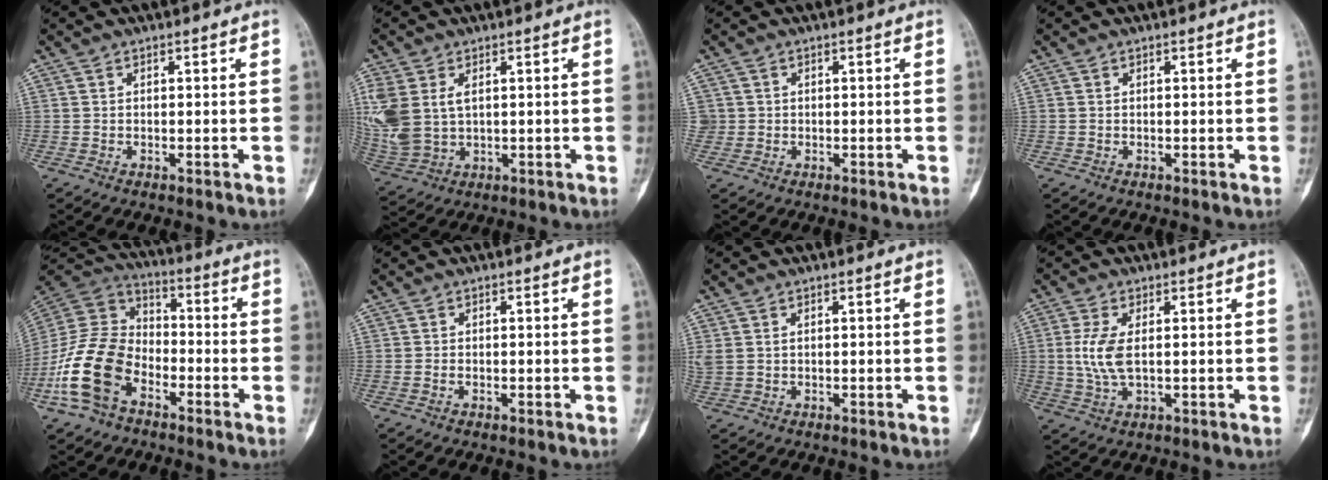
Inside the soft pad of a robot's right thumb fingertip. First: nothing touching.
{"total": 13.9, "force": [2.6, 9.6, 9.7], "torque": [-0.258, -0.002, 0.069]}
{"total": 1.7, "force": [0.3, 1.7, 0.1], "torque": [0.011, 0.004, 0.004]}
{"total": 0.0}
{"total": 16.4, "force": [-7.3, 10.6, 10.1], "torque": [-0.198, 0.053, -0.152]}
{"total": 0.6, "force": [-0.3, 0.4, 0.4], "torque": [-0.008, 0.003, -0.006]}
{"total": 2.2, "force": [0.6, 1.4, 1.5], "torque": [-0.051, 0.011, 0.021]}
{"total": 6.2, "force": [0.5, 2.6, 5.5], "torque": [-0.135, -0.004, 0.011]}